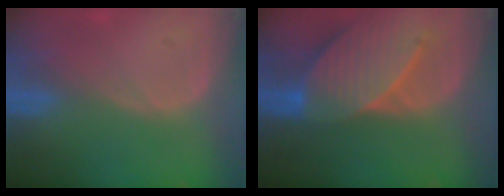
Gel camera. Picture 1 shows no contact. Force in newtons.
{"total": 9.6, "press": 8.7, "slide": 4.1}